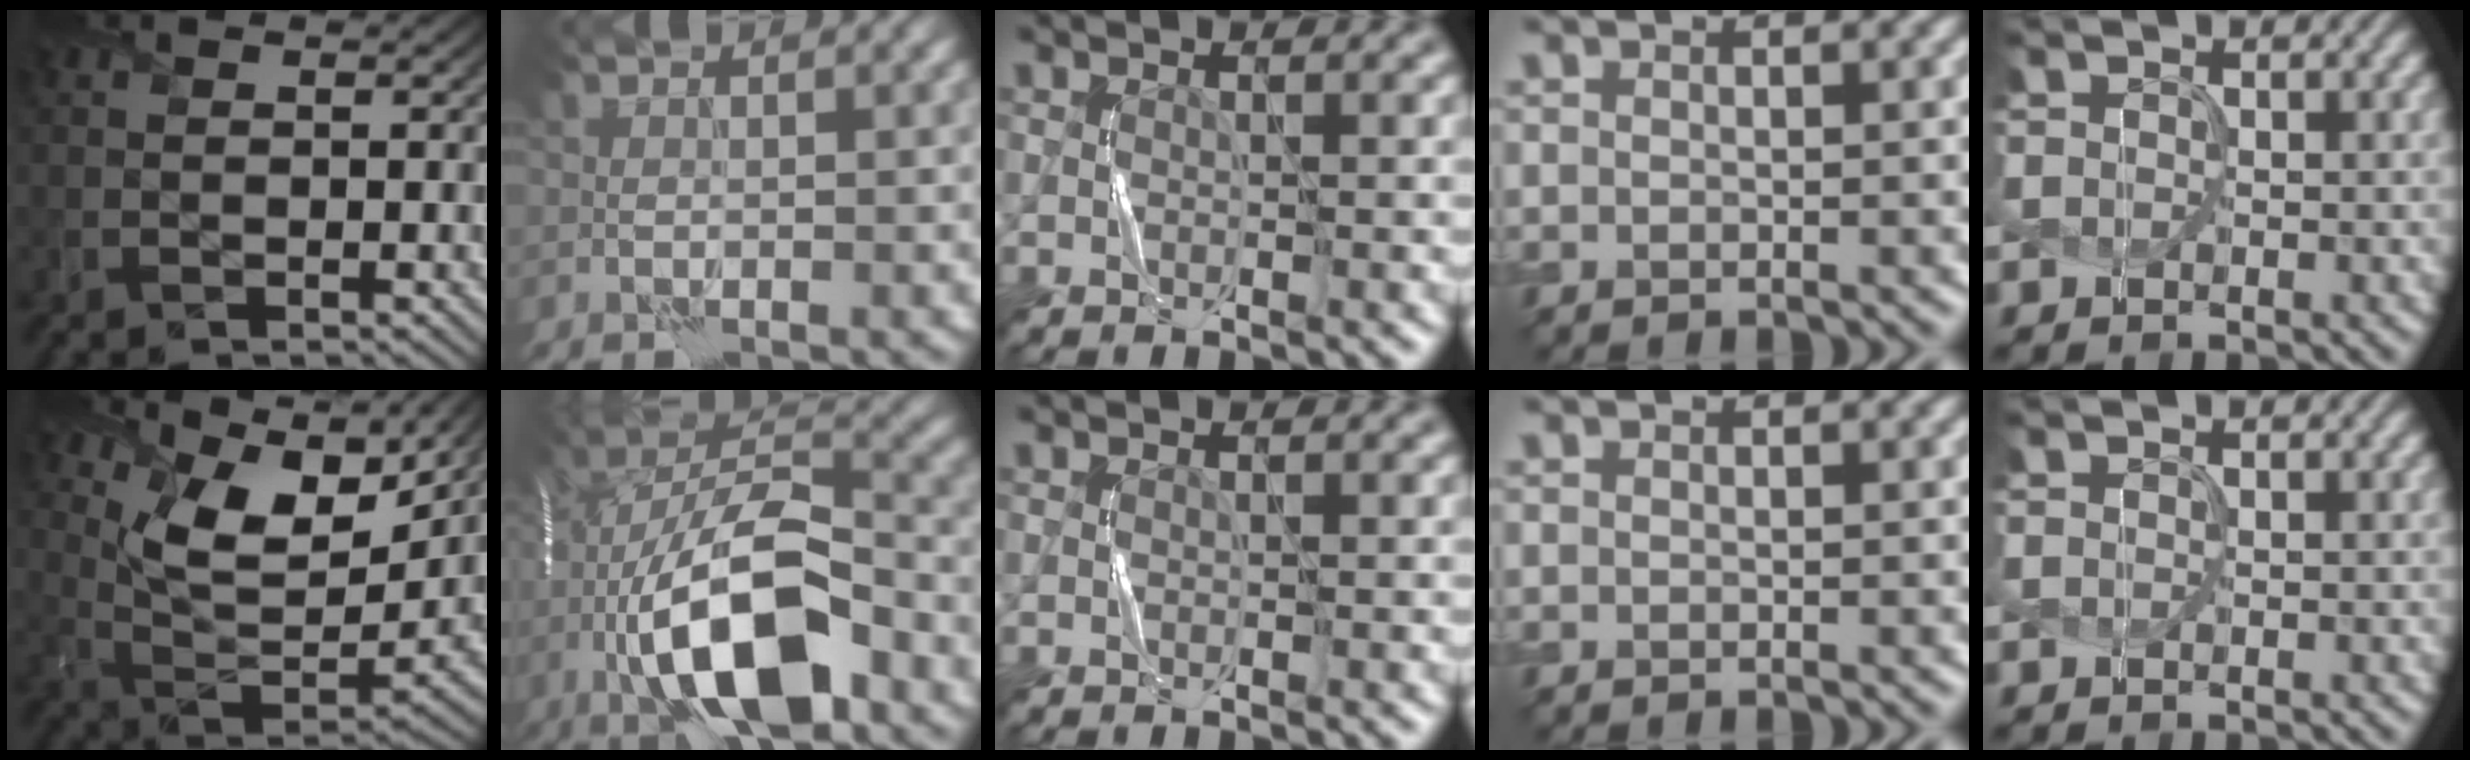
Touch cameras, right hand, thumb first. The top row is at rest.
{"thumb": {"total": 14.5, "force": [8.6, 6.8, 9.4], "torque": [-0.206, 0.013, 0.151]}, "index": {"total": 13.7, "force": [-5.2, 4.9, 11.7], "torque": [-0.209, 0.016, -0.092]}}